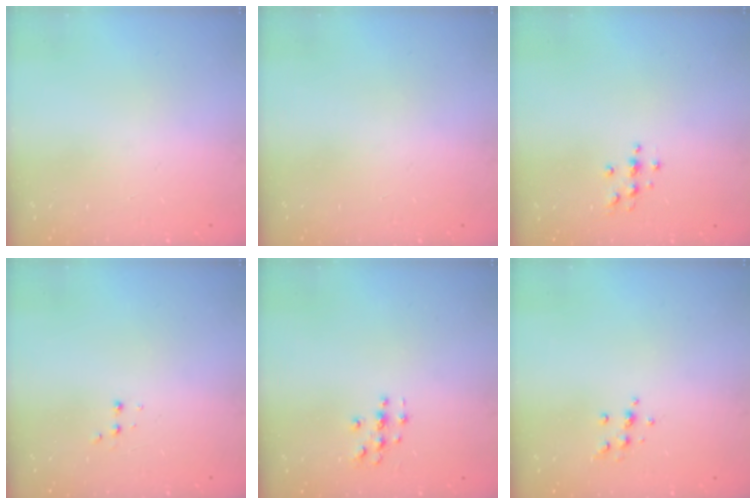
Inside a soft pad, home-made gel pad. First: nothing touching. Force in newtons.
{"total": 0.0}
{"total": 3.5, "press": 3.4, "slide": 0.5}
{"total": 2.9, "press": 2.7, "slide": 1.0}
{"total": 2.8, "press": 2.8, "slide": 0.3}
{"total": 6.2, "press": 6.1, "slide": 0.7}